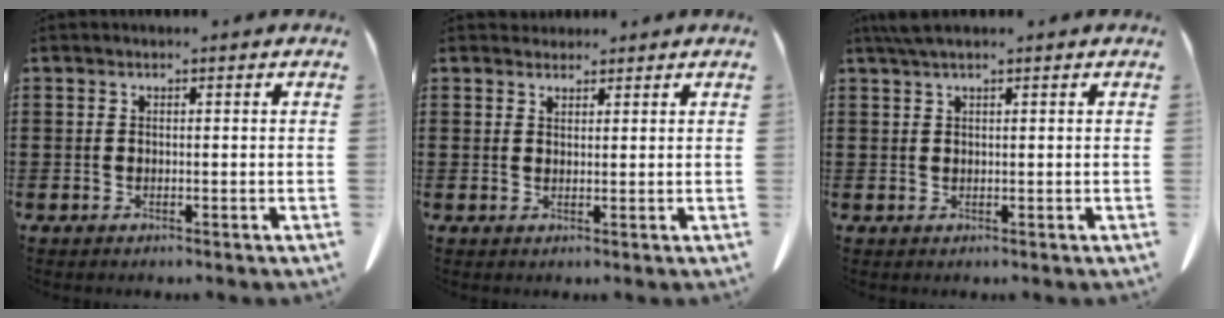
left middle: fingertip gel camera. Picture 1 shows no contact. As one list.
[{"total": 1.8, "force": [1.7, 0.7, 0.0], "torque": [-0.004, 0.002, 0.034]}, {"total": 2.4, "force": [1.6, 0.1, 1.7], "torque": [-0.036, 0.001, 0.030]}]